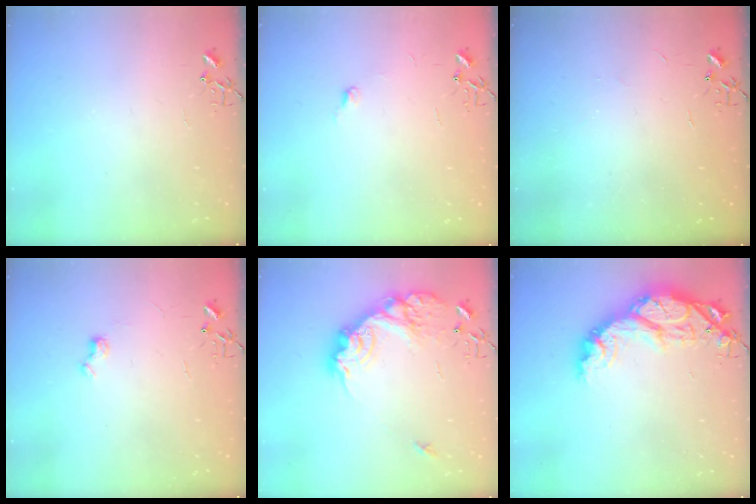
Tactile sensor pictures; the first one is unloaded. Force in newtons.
{"total": 4.7, "press": 4.7, "slide": 0.5}
{"total": 1.9, "press": 1.9, "slide": 0.3}
{"total": 5.6, "press": 5.5, "slide": 0.7}
{"total": 20.9, "press": 20.8, "slide": 1.3}
{"total": 17.4, "press": 17.4, "slide": 1.3}